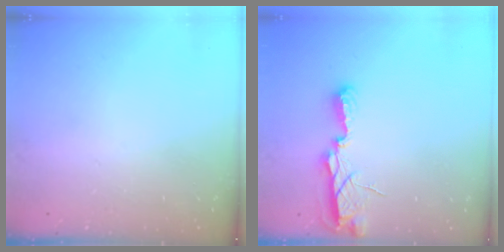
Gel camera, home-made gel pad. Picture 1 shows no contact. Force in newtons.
{"total": 7.3, "press": 7.3, "slide": 0.5}